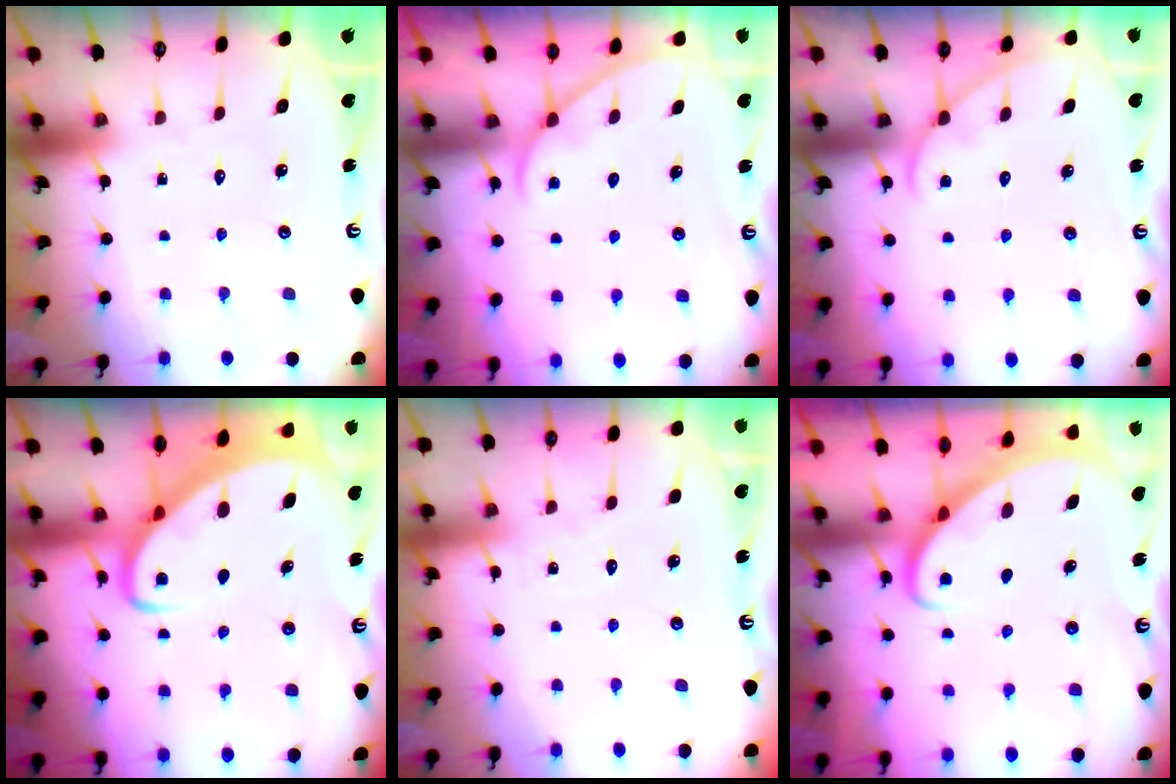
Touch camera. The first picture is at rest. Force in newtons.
{"total": 2.8, "press": 2.8, "slide": 0.4}
{"total": 4.6, "press": 4.6, "slide": 0.4}
{"total": 4.2, "press": 4.2, "slide": 0.4}
{"total": 2.6, "press": 2.6, "slide": 0.3}
{"total": 2.7, "press": 2.7, "slide": 0.2}